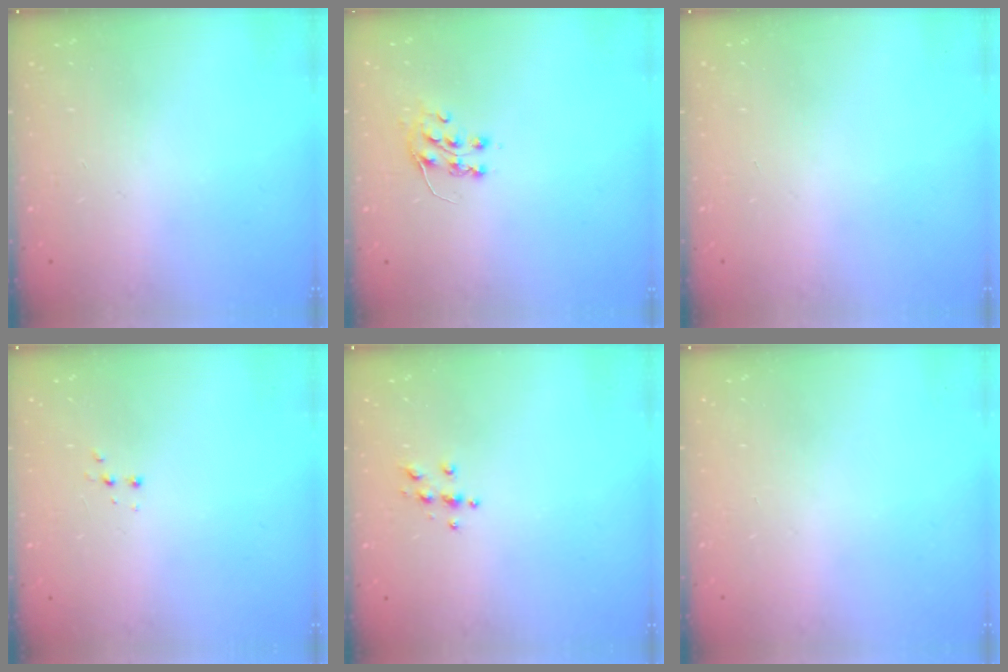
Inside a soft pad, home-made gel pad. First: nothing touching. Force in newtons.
{"total": 7.3, "press": 7.3, "slide": 0.5}
{"total": 0.0}
{"total": 3.0, "press": 2.9, "slide": 0.7}
{"total": 3.9, "press": 3.9, "slide": 0.4}
{"total": 0.0}